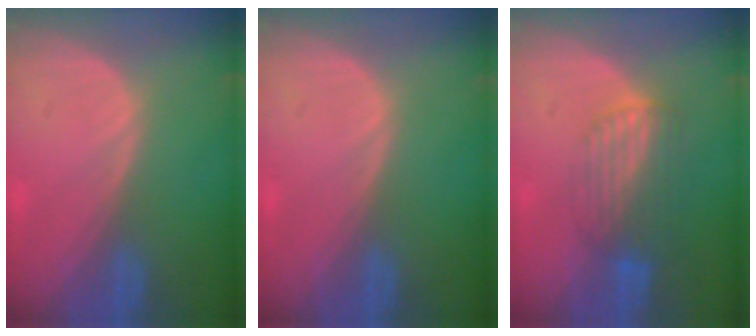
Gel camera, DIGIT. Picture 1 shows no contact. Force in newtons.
{"total": 0.0}
{"total": 7.0, "press": 5.9, "slide": 3.8}